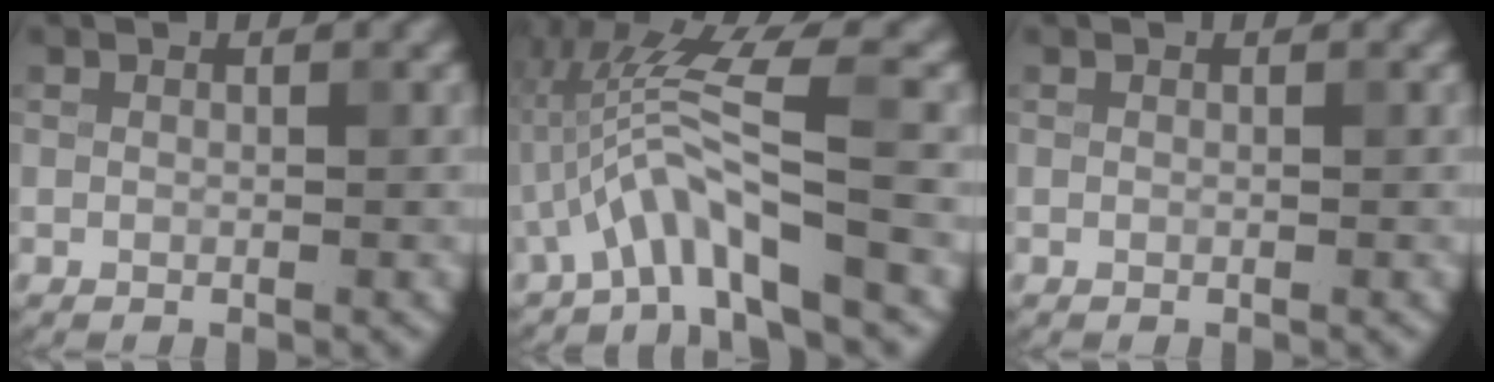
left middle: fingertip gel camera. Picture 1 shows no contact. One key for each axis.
{"total": 6.4, "fx": -2.3, "fy": 1.0, "fz": 5.8, "tx": -0.116, "ty": 0.015, "tz": -0.044}
{"total": 0.0}